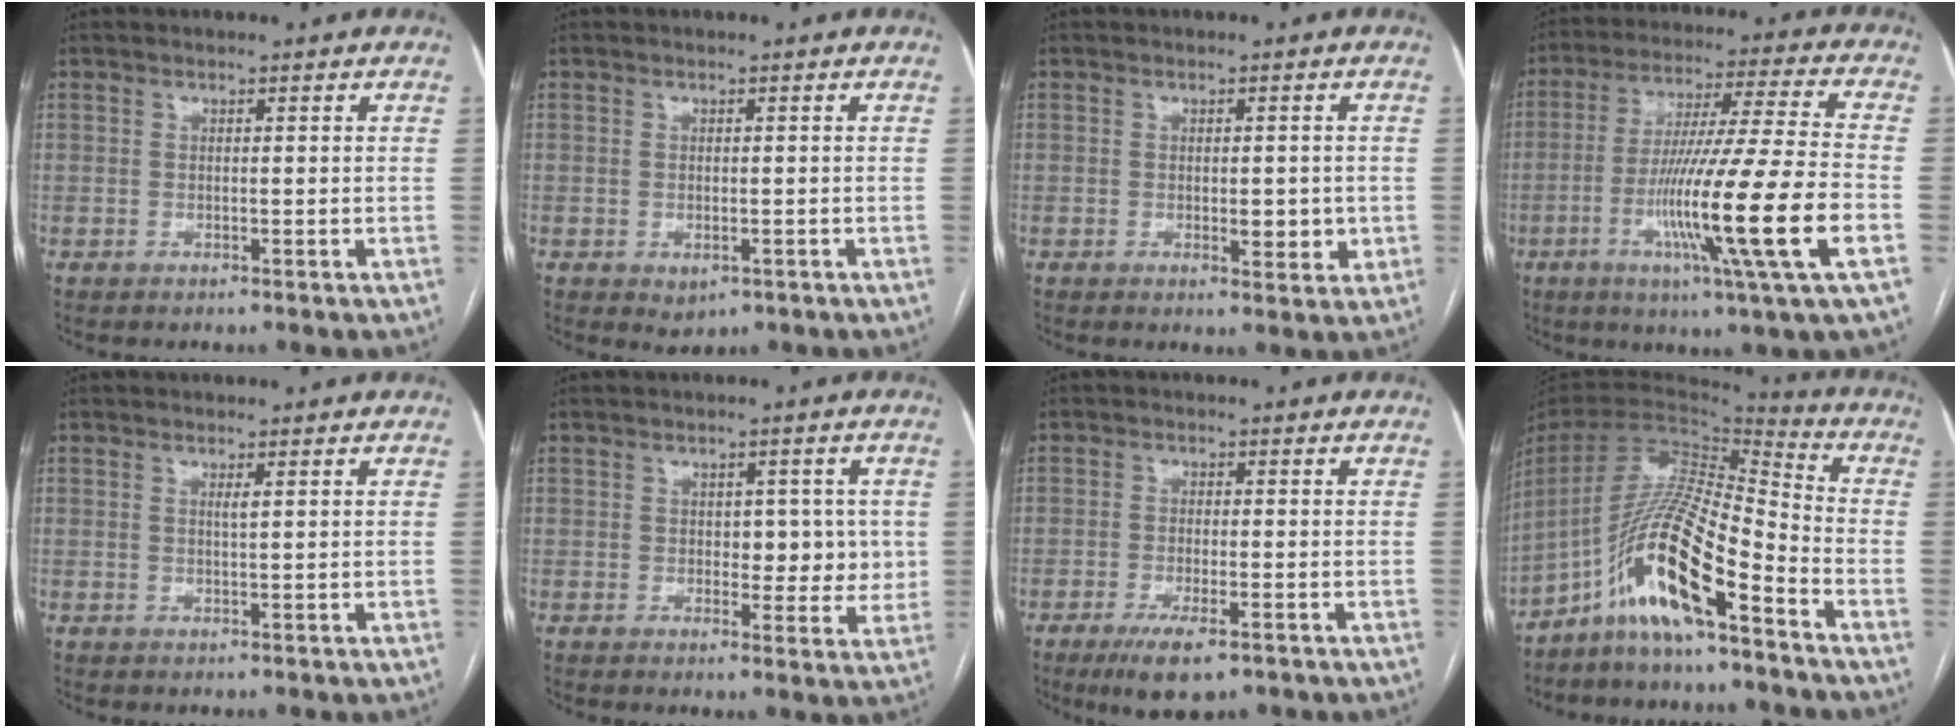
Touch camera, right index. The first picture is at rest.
{"total": 2.1, "force": [-0.8, 1.4, 1.4], "torque": [-0.017, -0.002, -0.001]}
{"total": 3.7, "force": [-0.5, 1.5, 3.3], "torque": [-0.046, -0.003, -0.003]}
{"total": 19.6, "force": [-6.0, -1.6, 18.6], "torque": [-0.335, -0.025, -0.111]}
{"total": 0.9, "force": [0.4, -0.1, 0.8], "torque": [-0.017, -0.001, 0.007]}
{"total": 5.5, "force": [0.5, 3.3, 4.3], "torque": [-0.038, 0.007, 0.009]}
{"total": 6.4, "force": [-4.0, 1.6, 4.8], "torque": [-0.085, -0.013, -0.061]}
{"total": 15.0, "force": [-9.1, 2.0, 11.8], "torque": [-0.230, 0.004, -0.167]}